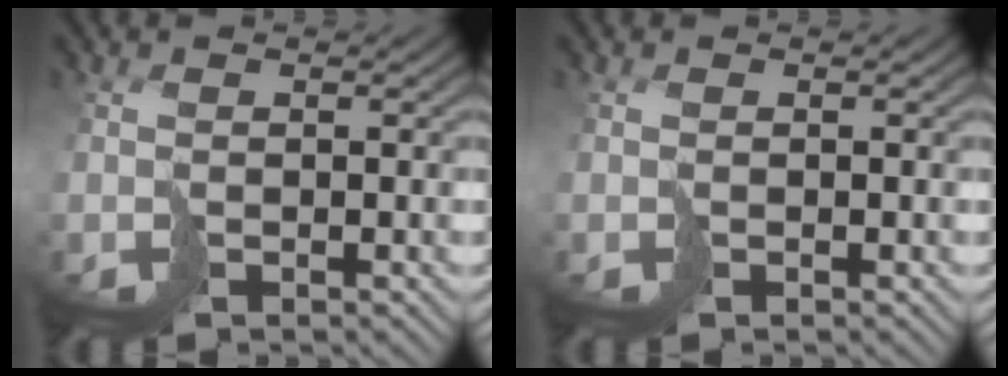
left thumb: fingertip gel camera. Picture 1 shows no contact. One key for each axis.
{"total": 0.0}